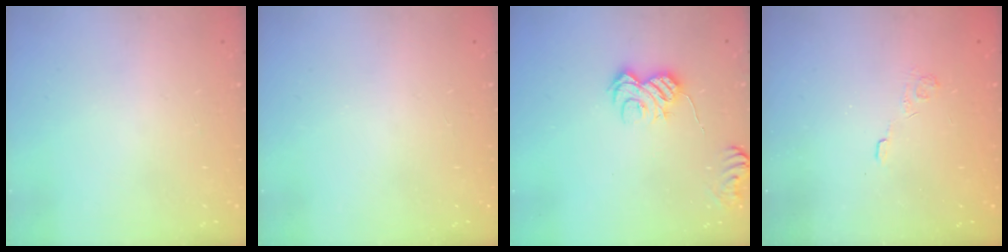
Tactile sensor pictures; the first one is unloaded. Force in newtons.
{"total": 0.0}
{"total": 8.2, "press": 8.2, "slide": 0.8}
{"total": 2.4, "press": 1.9, "slide": 1.4}